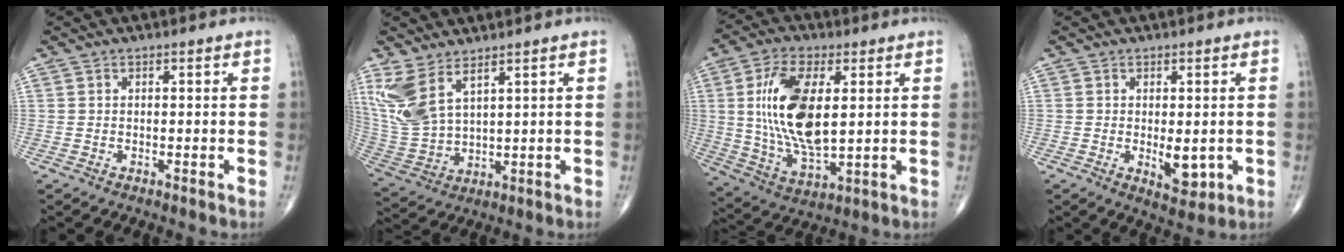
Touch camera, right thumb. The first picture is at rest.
{"total": 10.0, "force": [6.0, 4.1, 6.9], "torque": [-0.160, -0.026, 0.143]}
{"total": 17.3, "force": [2.8, 8.1, 15.0], "torque": [-0.287, -0.018, 0.059]}
{"total": 4.9, "force": [-0.6, 2.5, 4.2], "torque": [-0.048, -0.011, 0.000]}